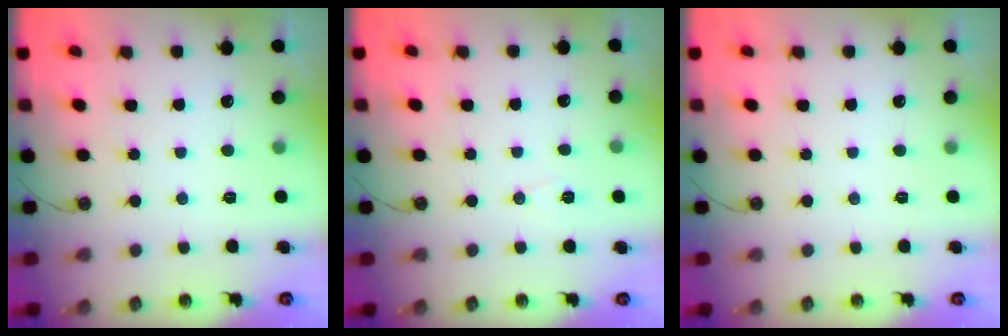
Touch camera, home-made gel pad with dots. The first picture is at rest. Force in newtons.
{"total": 5.9, "press": 3.8, "slide": 4.5}
{"total": 0.0}